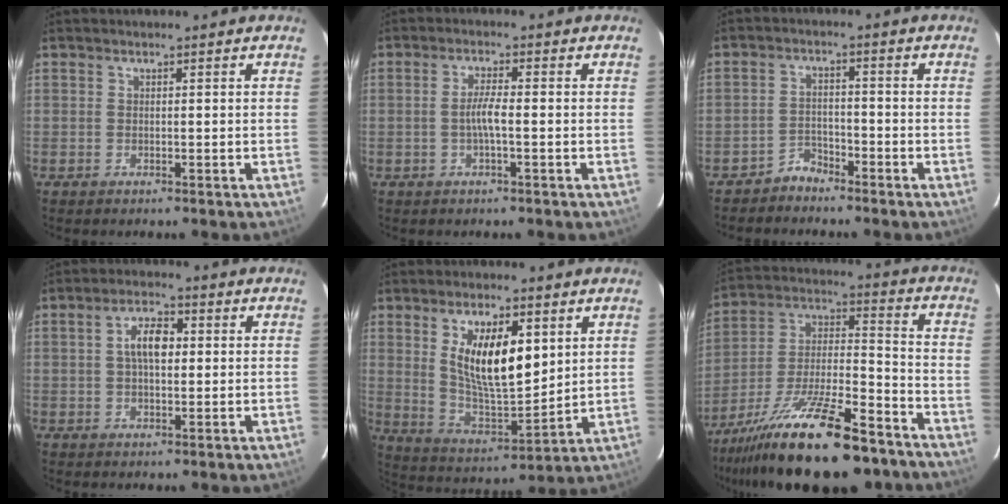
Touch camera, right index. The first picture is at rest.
{"total": 3.2, "force": [-0.8, 0.1, 3.1], "torque": [-0.061, 0.003, -0.015]}
{"total": 3.4, "force": [-3.1, 1.5, -0.1], "torque": [0.002, 0.011, -0.056]}
{"total": 5.5, "force": [0.7, 2.8, 4.7], "torque": [-0.085, 0.015, 0.012]}
{"total": 14.4, "force": [4.6, 5.6, 12.5], "torque": [-0.222, -0.005, 0.095]}
{"total": 25.7, "force": [-18.5, 7.2, 16.4], "torque": [-0.300, -0.025, -0.292]}